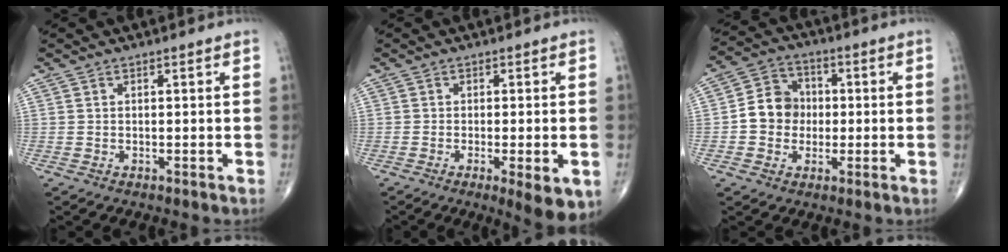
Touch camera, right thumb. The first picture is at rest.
{"total": 6.9, "force": [-2.4, 1.7, 6.3], "torque": [-0.086, -0.012, -0.031]}
{"total": 8.5, "force": [-0.5, 7.5, 3.9], "torque": [-0.037, 0.024, -0.021]}